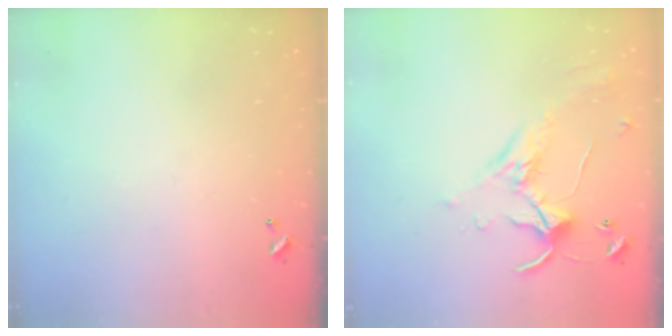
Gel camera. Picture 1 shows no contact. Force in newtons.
{"total": 1.2, "press": 0.6, "slide": 1.1}